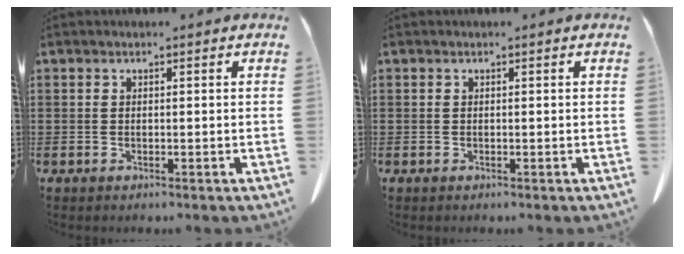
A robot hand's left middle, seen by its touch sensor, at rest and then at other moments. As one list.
[{"total": 0.0}]